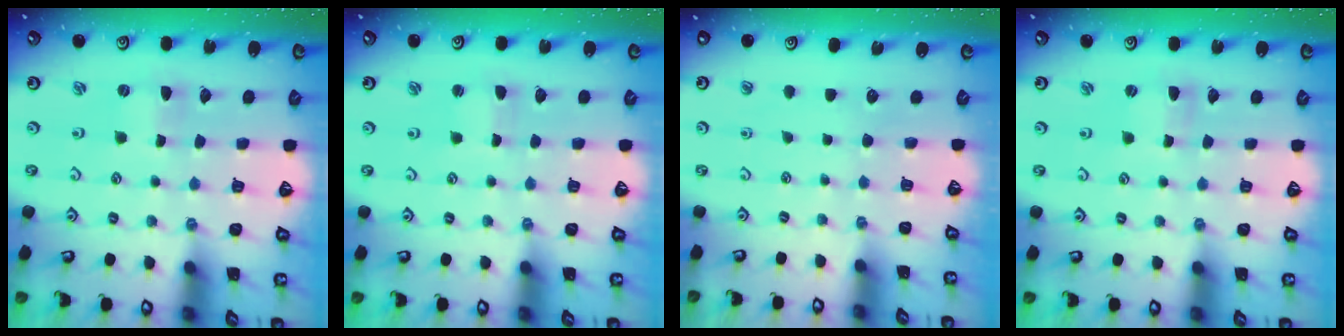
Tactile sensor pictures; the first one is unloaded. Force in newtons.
{"total": 1.0, "press": 1.0, "slide": 0.1}
{"total": 0.0}
{"total": 0.8, "press": 0.8, "slide": 0.1}